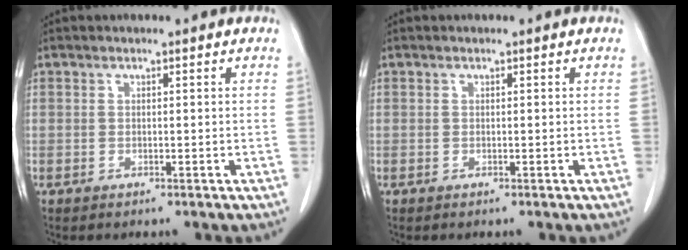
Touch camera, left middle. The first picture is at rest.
{"total": 0.0}